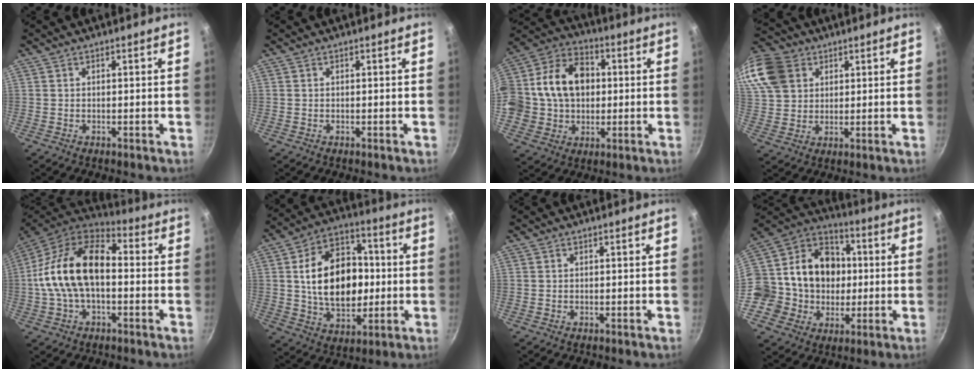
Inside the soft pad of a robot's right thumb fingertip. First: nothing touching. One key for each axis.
{"total": 0.0}
{"total": 19.9, "fx": 1.6, "fy": 15.8, "fz": 12.1, "tx": -0.210, "ty": 0.036, "tz": 0.019}
{"total": 18.5, "fx": 7.6, "fy": 14.4, "fz": 8.8, "tx": -0.209, "ty": 0.025, "tz": 0.148}
{"total": 19.4, "fx": -0.7, "fy": 11.3, "fz": 15.7, "tx": -0.274, "ty": 0.041, "tz": -0.030}
{"total": 19.4, "fx": 0.6, "fy": 13.5, "fz": 13.9, "tx": -0.187, "ty": 0.026, "tz": 0.012}
{"total": 0.0}
{"total": 21.1, "fx": 0.6, "fy": 18.8, "fz": 9.7, "tx": -0.151, "ty": 0.042, "tz": 0.012}